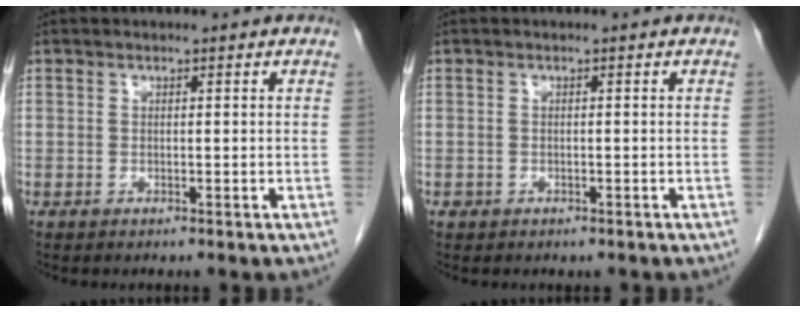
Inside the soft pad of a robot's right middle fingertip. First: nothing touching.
{"total": 0.8, "force": [-0.4, 0.7, 0.1], "torque": [-0.005, 0.004, -0.004]}